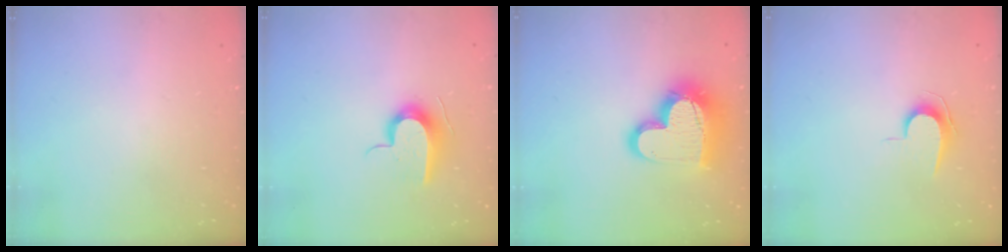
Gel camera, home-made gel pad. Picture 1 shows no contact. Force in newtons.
{"total": 10.1, "press": 10.1, "slide": 0.9}
{"total": 19.0, "press": 18.9, "slide": 1.3}
{"total": 7.1, "press": 7.0, "slide": 0.7}